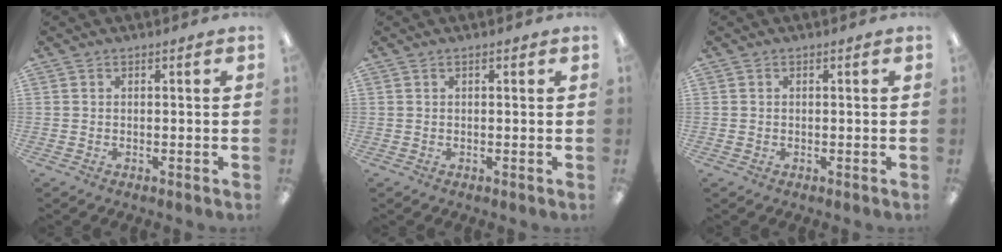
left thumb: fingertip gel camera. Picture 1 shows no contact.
{"total": 0.6, "force": [0.2, 0.3, 0.4], "torque": [-0.001, -0.001, 0.002]}
{"total": 0.5, "force": [-0.1, 0.5, 0.0], "torque": [0.000, 0.004, -0.002]}